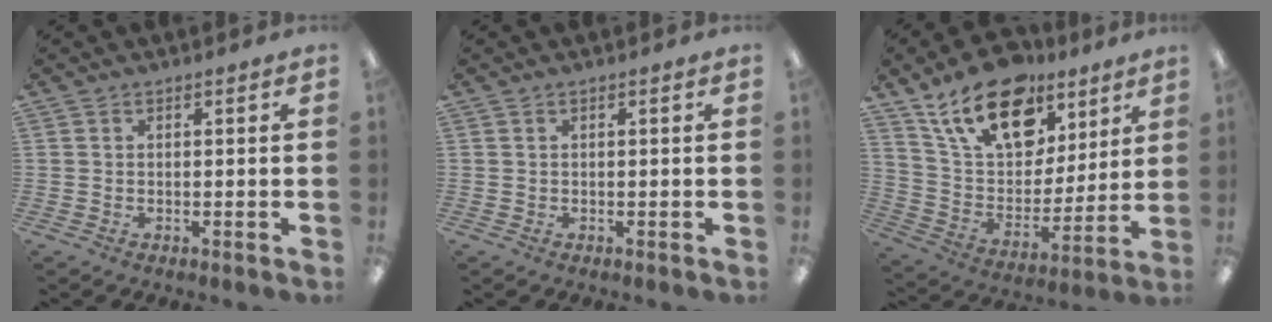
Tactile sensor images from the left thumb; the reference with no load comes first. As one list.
[{"total": 0.0}, {"total": 20.2, "force": [12.8, 11.3, 10.8], "torque": [-0.185, -0.063, 0.228]}]